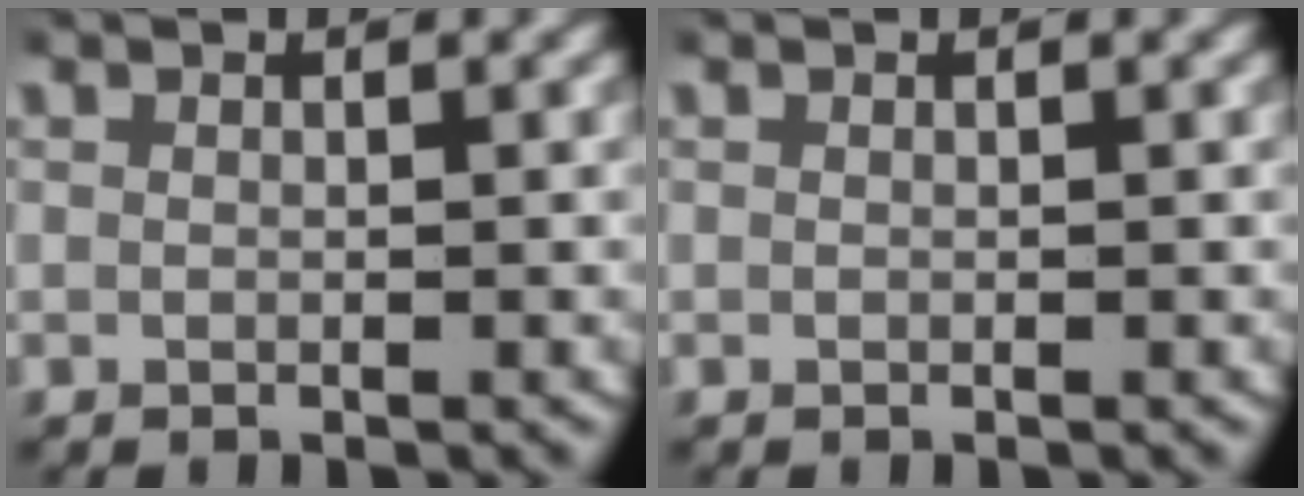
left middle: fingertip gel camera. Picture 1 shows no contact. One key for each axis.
{"total": 0.0}